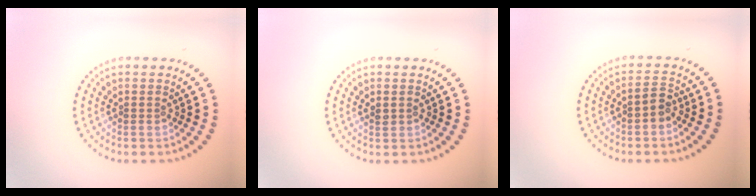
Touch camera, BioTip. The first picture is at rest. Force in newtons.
{"total": 0.7, "press": 0.7, "slide": 0.0}
{"total": 1.6, "press": 1.6, "slide": 0.5}